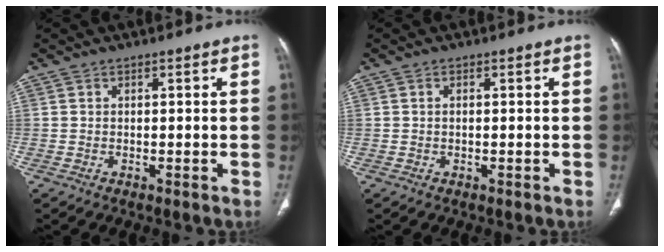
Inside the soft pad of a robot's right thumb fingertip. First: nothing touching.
{"total": 0.5, "force": [0.0, 0.1, 0.5], "torque": [-0.013, 0.000, -0.001]}